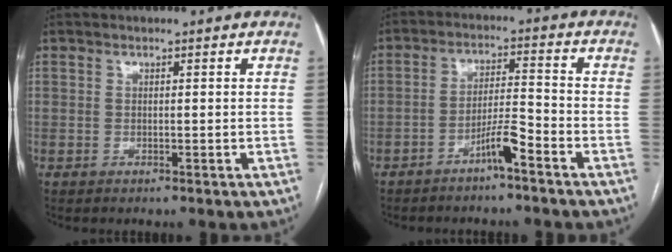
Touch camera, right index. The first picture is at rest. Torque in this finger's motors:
{"motor_torque": [0.89, -0.20, 0.32, 0.13]}